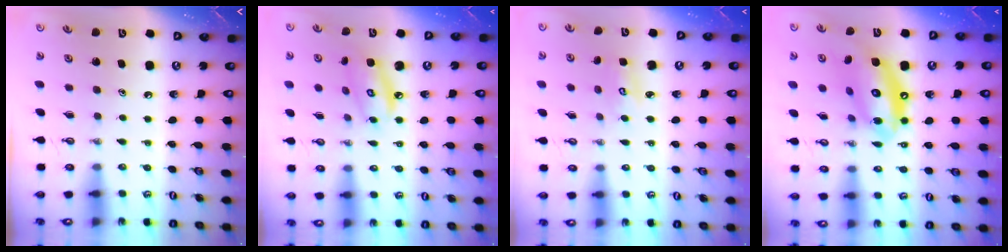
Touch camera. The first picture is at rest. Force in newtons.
{"total": 7.8, "press": 7.8, "slide": 0.7}
{"total": 3.8, "press": 3.7, "slide": 0.3}
{"total": 16.3, "press": 16.2, "slide": 1.5}